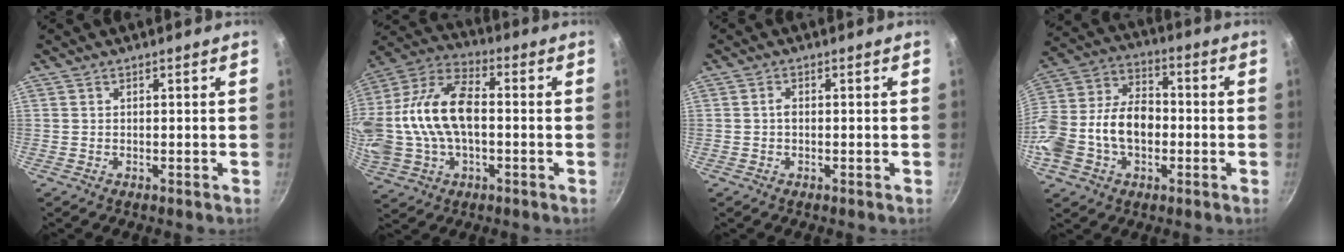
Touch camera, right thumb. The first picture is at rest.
{"total": 21.7, "force": [0.0, 12.8, 17.5], "torque": [-0.380, 0.026, 0.001]}
{"total": 1.2, "force": [-0.1, 0.8, 0.9], "torque": [-0.011, 0.003, -0.004]}
{"total": 18.9, "force": [-3.3, 12.7, 13.6], "torque": [-0.282, 0.034, -0.060]}